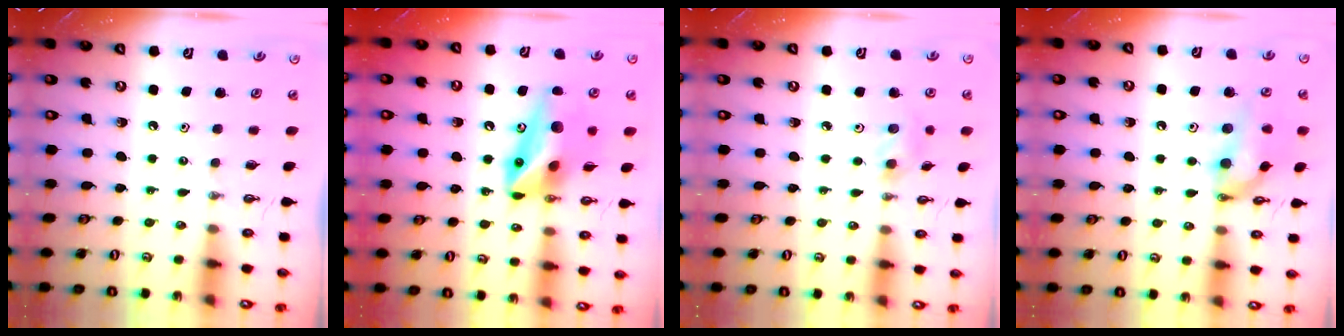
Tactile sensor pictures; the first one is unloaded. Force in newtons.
{"total": 11.1, "press": 11.0, "slide": 1.9}
{"total": 3.4, "press": 3.4, "slide": 0.5}
{"total": 14.2, "press": 13.4, "slide": 4.6}